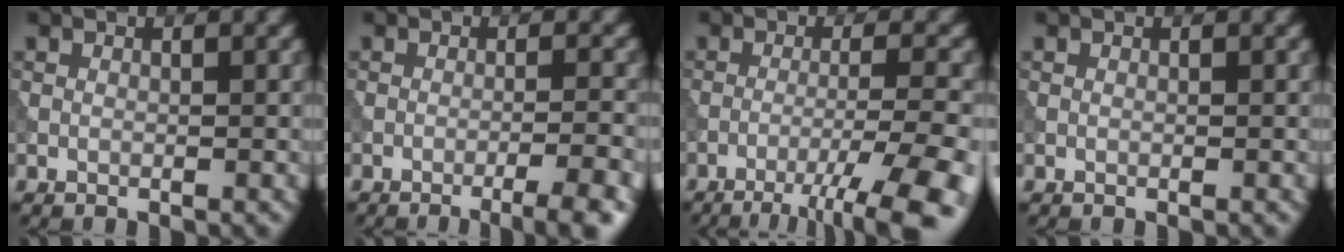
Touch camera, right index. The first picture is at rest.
{"total": 5.5, "force": [-3.2, 1.2, 4.2], "torque": [-0.045, 0.014, -0.045]}
{"total": 8.9, "force": [-5.7, 1.2, 6.7], "torque": [-0.098, 0.004, -0.081]}
{"total": 0.0}